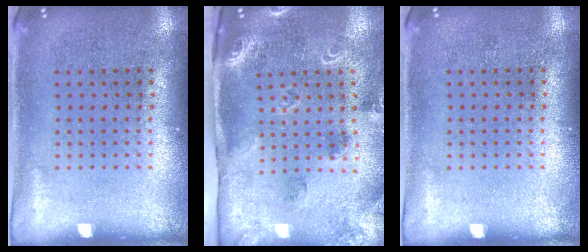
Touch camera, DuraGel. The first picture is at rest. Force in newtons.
{"total": 1.8, "press": 1.7, "slide": 0.5}
{"total": 0.0}